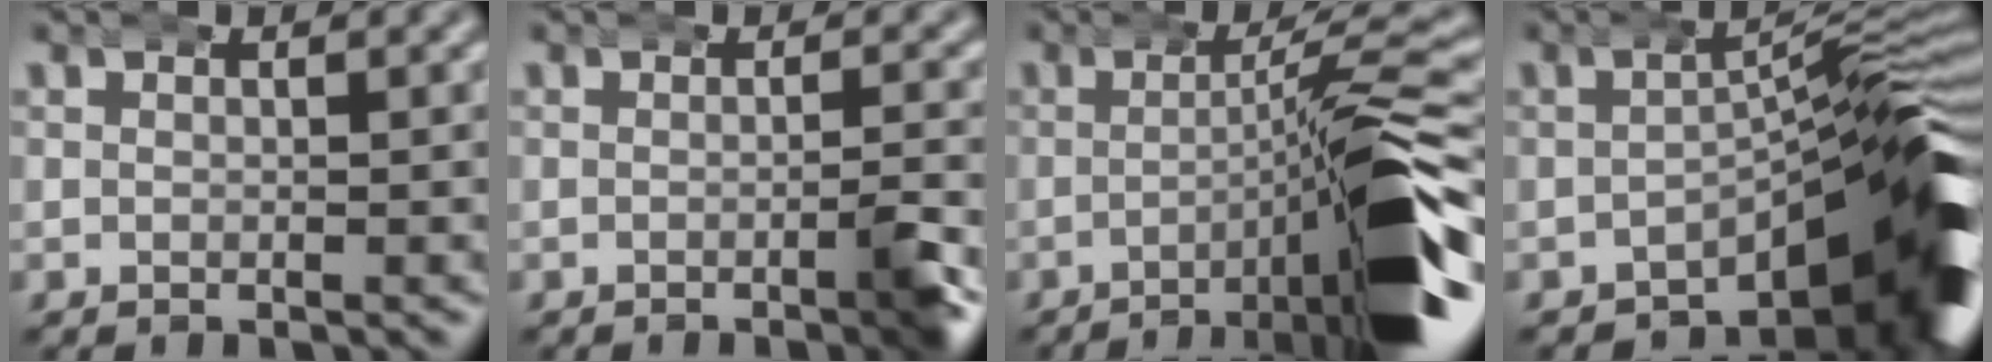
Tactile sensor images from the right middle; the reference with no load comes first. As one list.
[{"total": 2.7, "force": [-1.0, 0.5, 2.5], "torque": [-0.029, 0.005, -0.024]}, {"total": 11.2, "force": [-4.2, 1.3, 10.4], "torque": [-0.138, 0.012, -0.060]}, {"total": 14.8, "force": [-5.9, 5.9, 12.2], "torque": [-0.122, -0.005, -0.081]}]